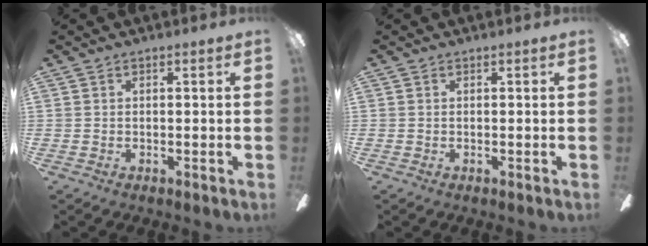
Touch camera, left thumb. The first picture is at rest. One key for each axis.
{"total": 0.0}